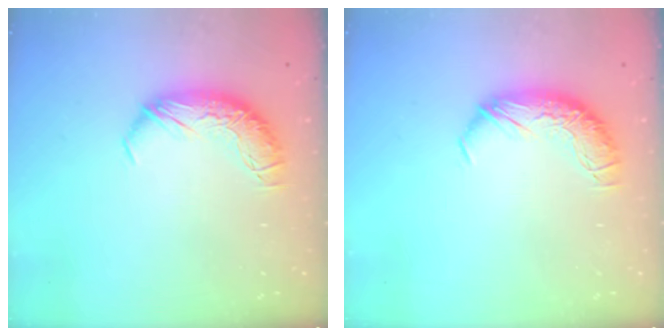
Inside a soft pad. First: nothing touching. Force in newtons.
{"total": 0.0}